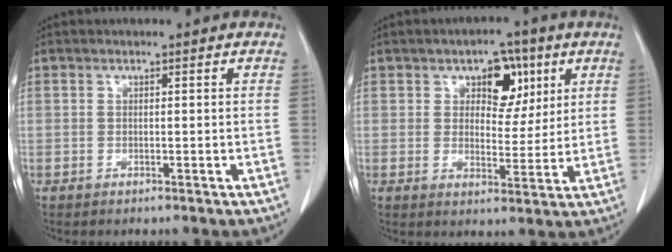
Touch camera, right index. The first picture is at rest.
{"total": 7.0, "force": [3.2, 4.2, 4.6], "torque": [-0.060, 0.011, 0.048]}